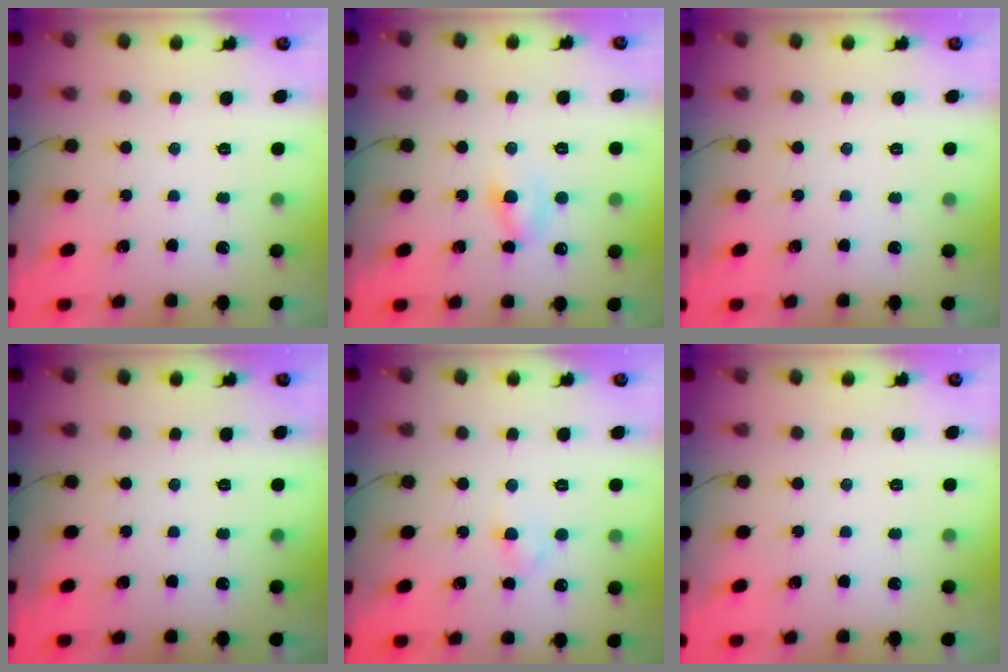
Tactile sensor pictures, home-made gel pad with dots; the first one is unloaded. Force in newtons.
{"total": 3.9, "press": 3.6, "slide": 1.3}
{"total": 0.0}
{"total": 0.0}
{"total": 2.6, "press": 2.4, "slide": 1.1}
{"total": 0.0}